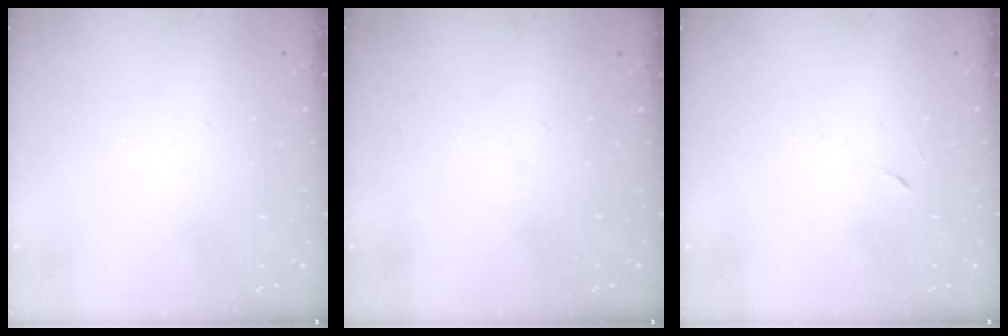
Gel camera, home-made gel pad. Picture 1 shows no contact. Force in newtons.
{"total": 0.0}
{"total": 2.9, "press": 2.7, "slide": 1.0}